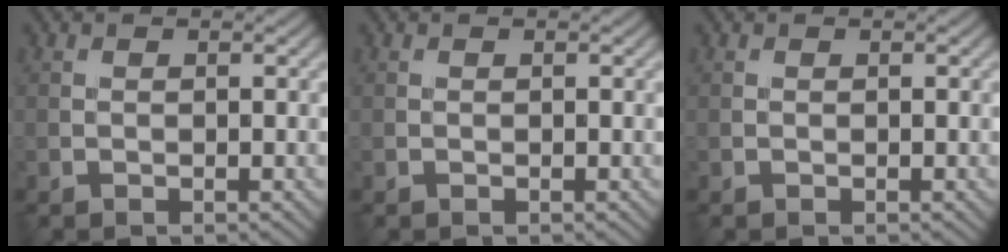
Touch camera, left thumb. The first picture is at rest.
{"total": 0.0}
{"total": 0.0}